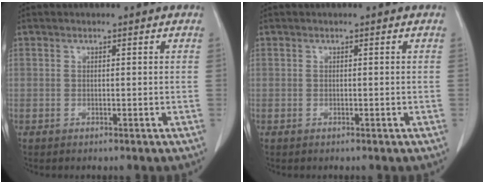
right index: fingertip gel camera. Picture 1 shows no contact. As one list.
[{"total": 0.0}]